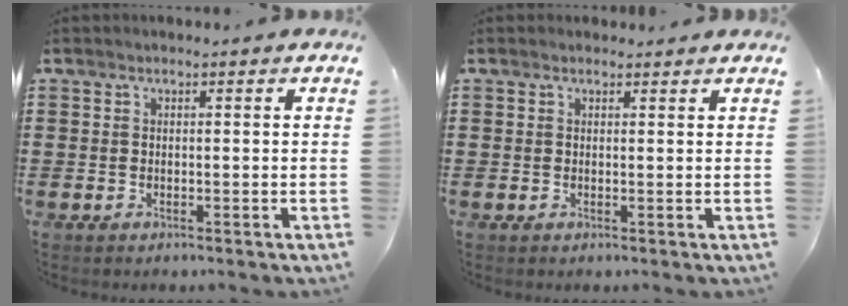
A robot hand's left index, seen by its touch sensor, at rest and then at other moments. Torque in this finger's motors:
{"motor_torque": [1.59, -0.54, 0.06, 0.01]}